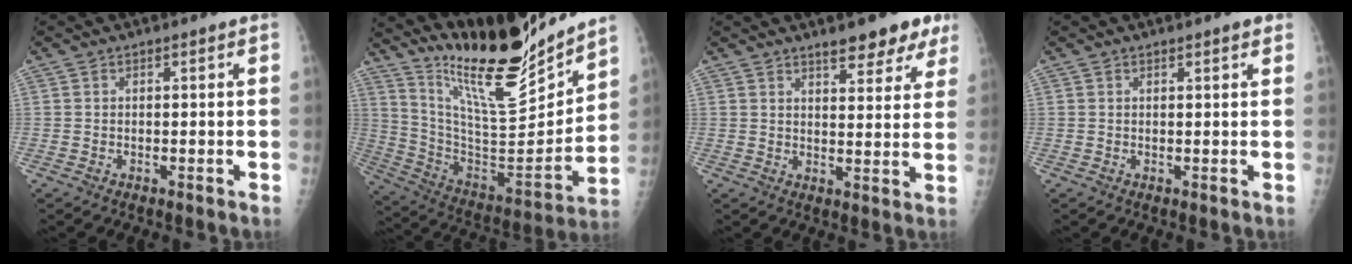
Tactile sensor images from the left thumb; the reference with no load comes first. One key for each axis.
{"total": 21.2, "fx": 18.5, "fy": 3.0, "fz": 10.0, "tx": -0.136, "ty": -0.120, "tz": 0.323}
{"total": 8.6, "fx": 6.2, "fy": 3.0, "fz": 5.1, "tx": -0.036, "ty": -0.035, "tz": 0.081}
{"total": 1.4, "fx": 1.1, "fy": 0.2, "fz": 0.9, "tx": -0.010, "ty": -0.004, "tz": 0.014}